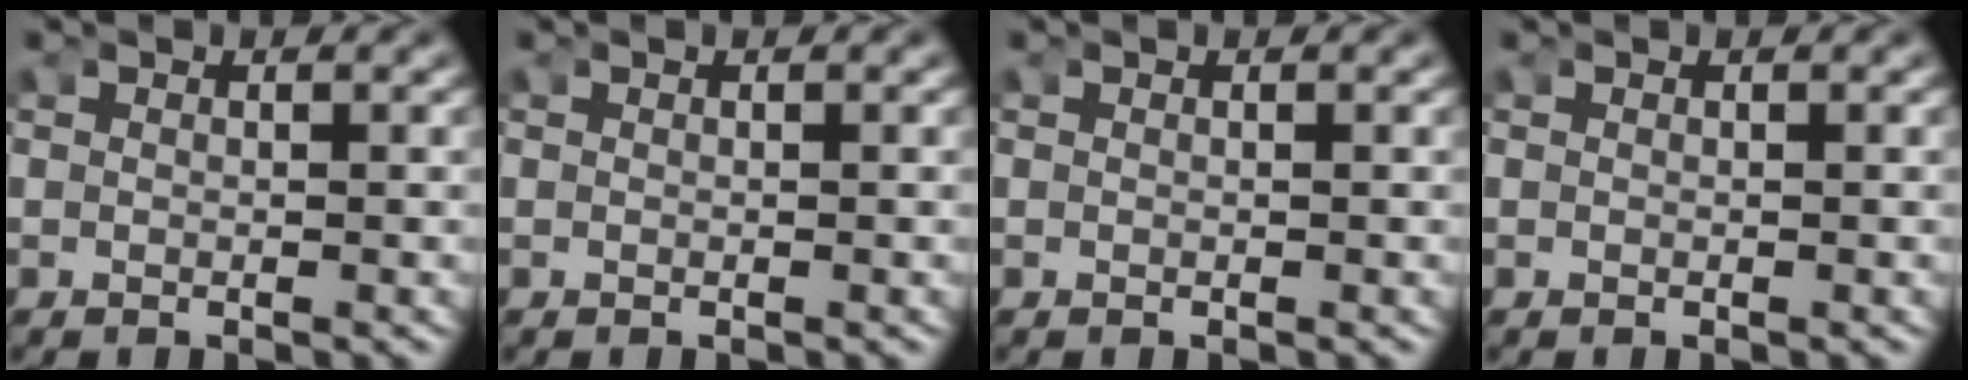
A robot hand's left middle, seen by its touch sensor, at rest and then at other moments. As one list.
[{"total": 0.0}, {"total": 0.0}, {"total": 0.0}]